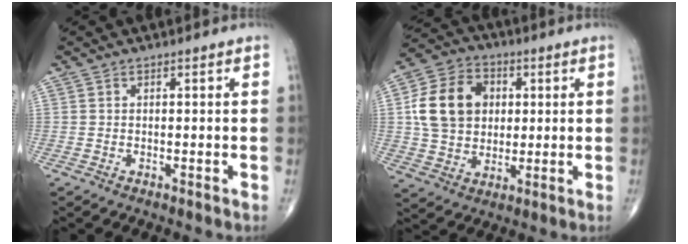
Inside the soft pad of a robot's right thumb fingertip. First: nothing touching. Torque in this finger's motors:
{"motor_torque": [0.75, 2.65, 0.90, -0.23, 0.10]}